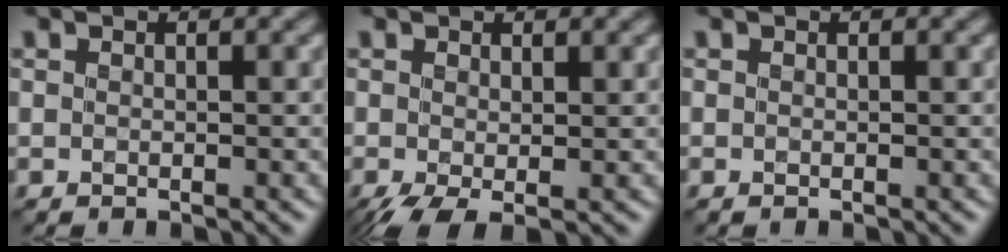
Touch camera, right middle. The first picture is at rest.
{"total": 2.6, "force": [-0.8, 1.1, 2.2], "torque": [-0.053, -0.012, -0.017]}
{"total": 0.0}